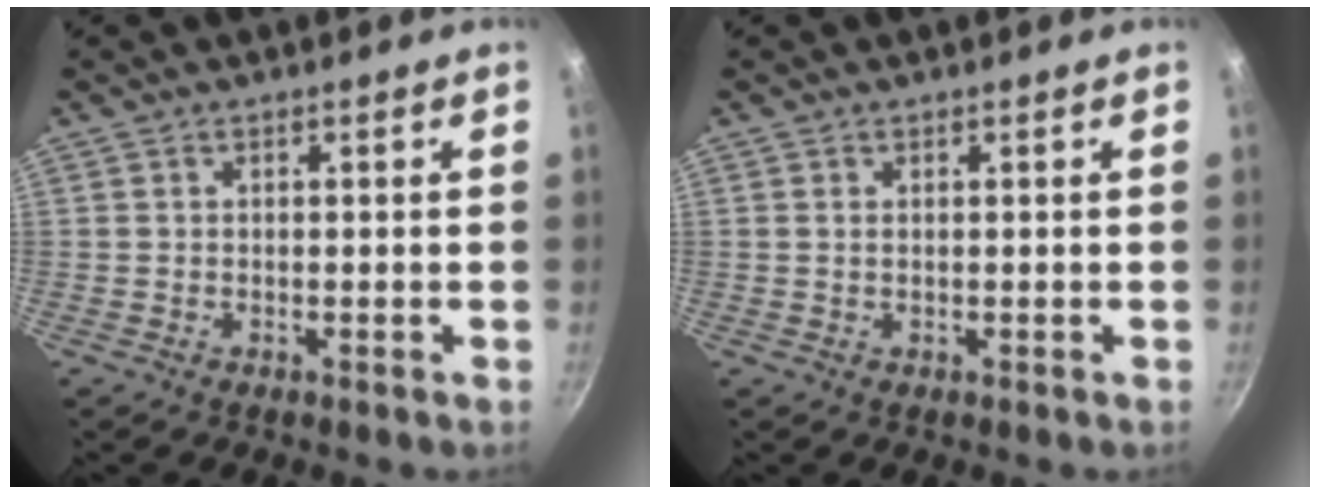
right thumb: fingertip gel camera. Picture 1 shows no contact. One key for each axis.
{"total": 0.7, "fx": 0.2, "fy": 0.3, "fz": 0.6, "tx": -0.010, "ty": 0.001, "tz": 0.004}